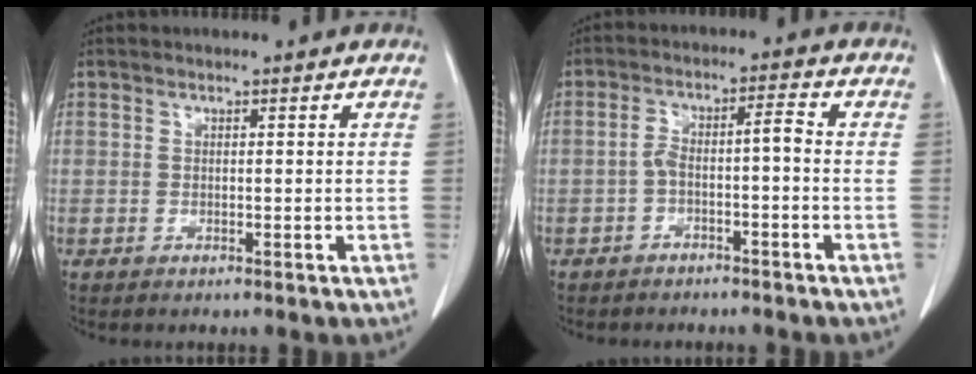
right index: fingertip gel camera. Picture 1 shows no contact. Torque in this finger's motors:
{"motor_torque": [0.55, -0.37, 0.32, 0.08]}